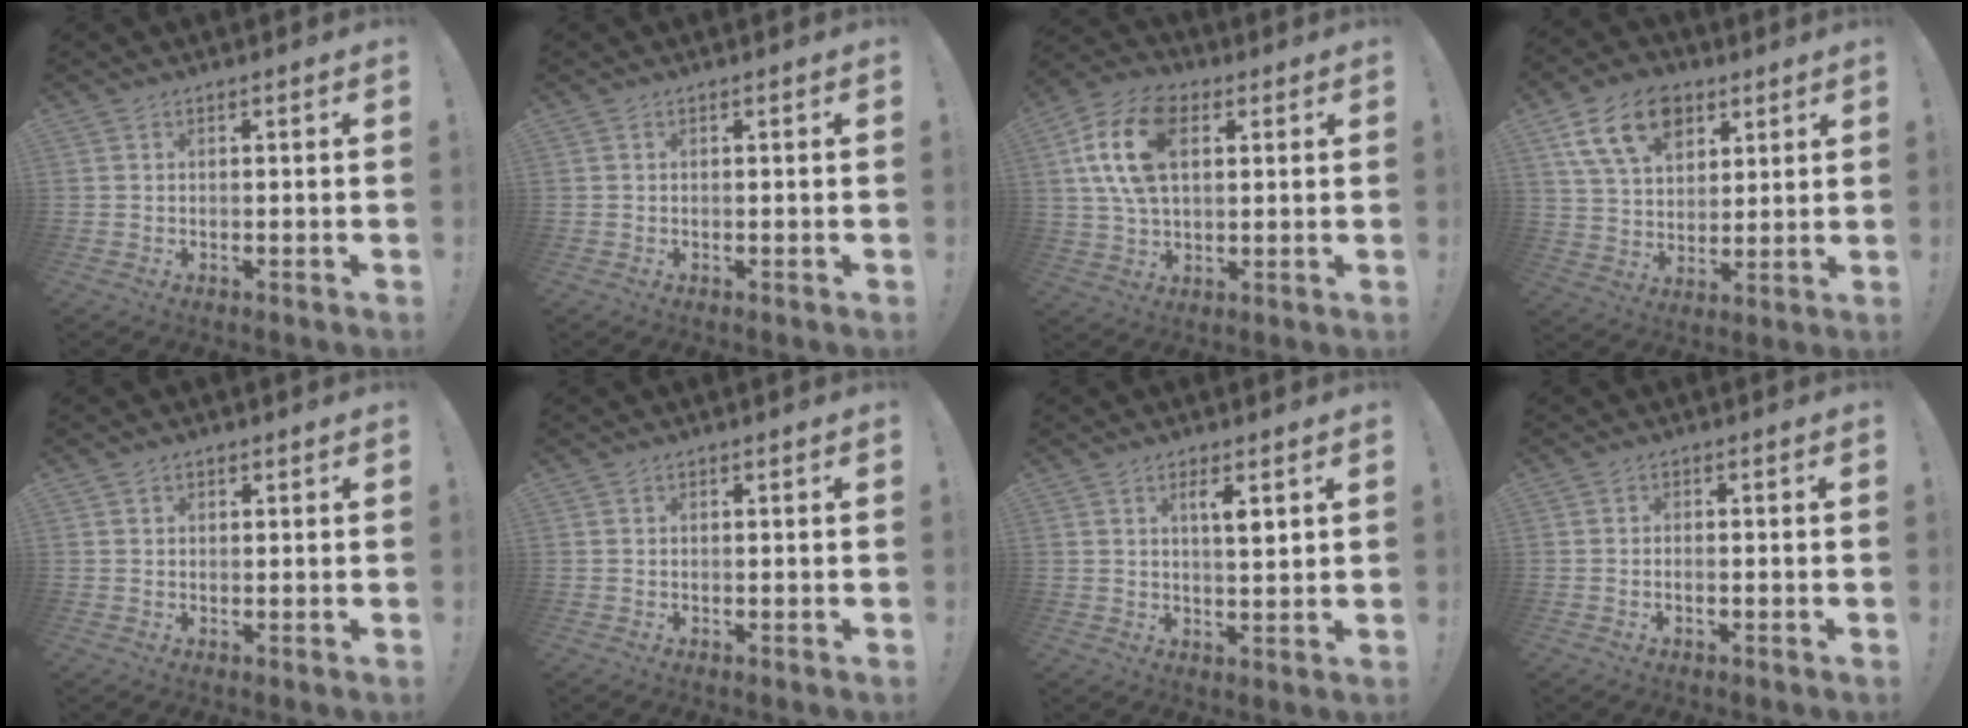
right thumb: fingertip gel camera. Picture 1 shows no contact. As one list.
[{"total": 0.0}, {"total": 16.5, "force": [4.8, 10.3, 12.0], "torque": [-0.228, 0.007, 0.087]}, {"total": 16.6, "force": [8.2, 11.3, 9.1], "torque": [-0.146, -0.029, 0.155]}, {"total": 1.0, "force": [0.7, 0.8, 0.2], "torque": [-0.002, 0.000, 0.012]}, {"total": 0.0}, {"total": 4.5, "force": [2.1, 0.8, 3.9], "torque": [-0.065, -0.012, 0.030]}, {"total": 1.2, "force": [-0.7, 0.1, 0.9], "torque": [-0.021, 0.002, -0.011]}]